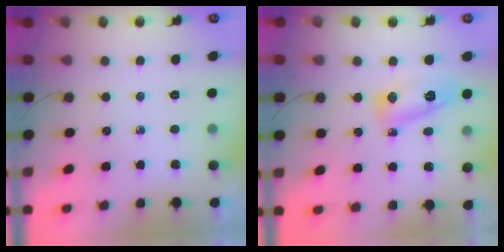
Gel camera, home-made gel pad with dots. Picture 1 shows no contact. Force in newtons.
{"total": 8.9, "press": 8.9, "slide": 0.4}